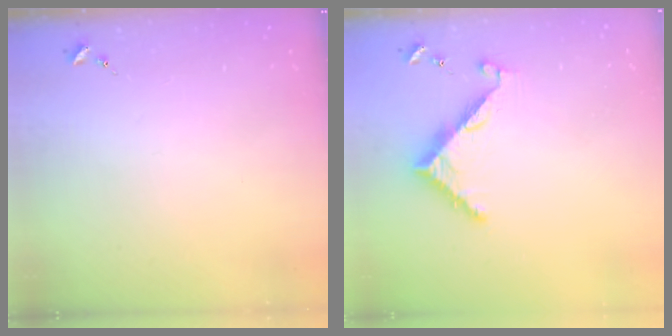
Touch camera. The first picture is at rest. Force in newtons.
{"total": 7.8, "press": 7.8, "slide": 0.1}